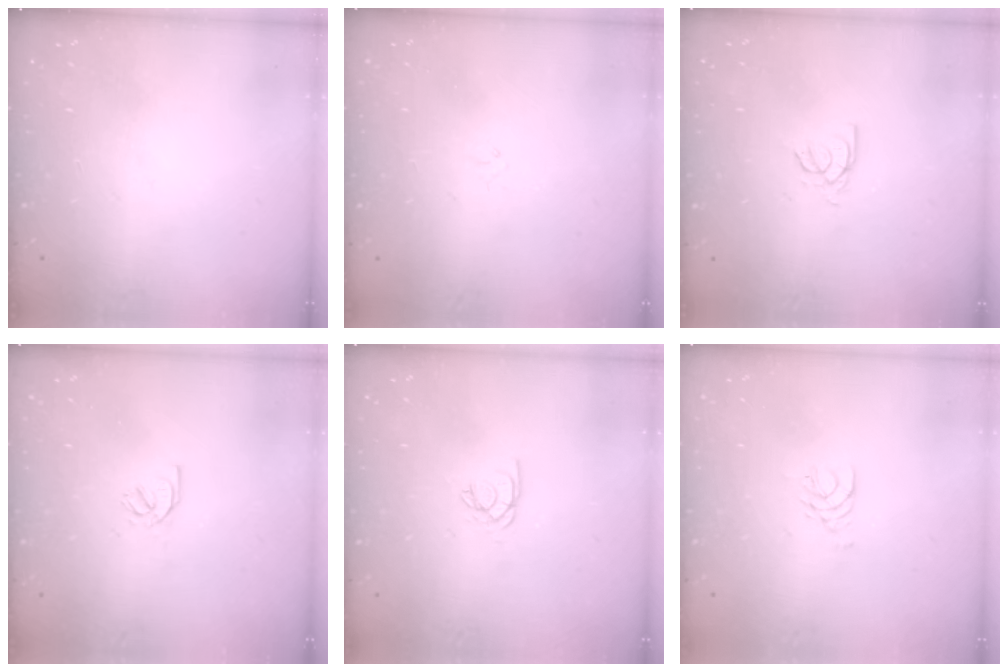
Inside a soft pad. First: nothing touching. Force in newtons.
{"total": 1.2, "press": 1.2, "slide": 0.4}
{"total": 2.7, "press": 2.7, "slide": 0.2}
{"total": 2.2, "press": 2.2, "slide": 0.0}
{"total": 2.6, "press": 2.6, "slide": 0.1}
{"total": 4.7, "press": 4.7, "slide": 0.5}